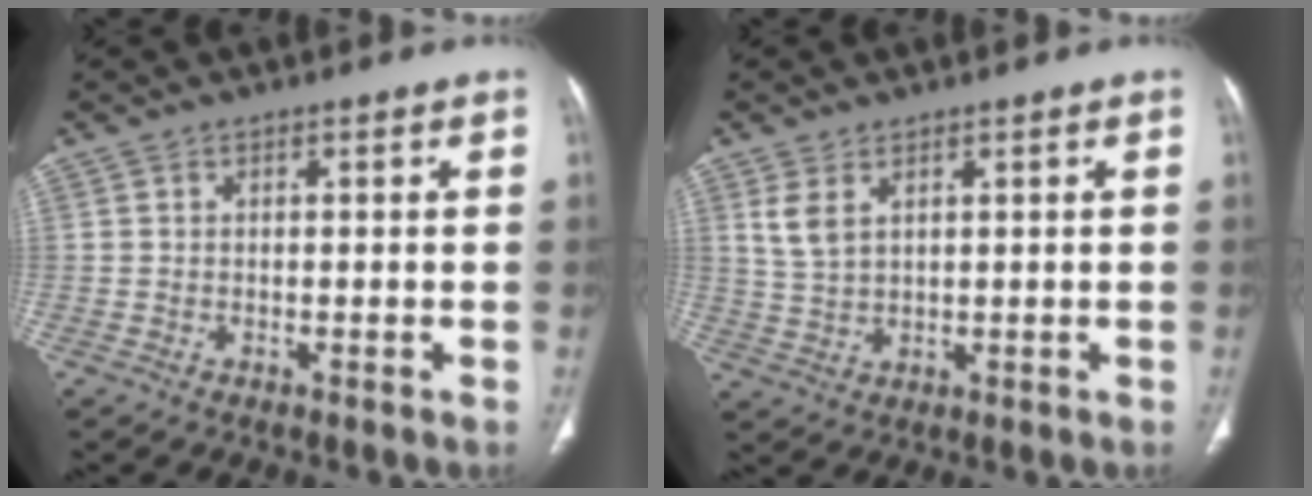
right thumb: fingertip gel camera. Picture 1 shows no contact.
{"total": 4.3, "force": [2.1, 2.3, 3.0], "torque": [-0.060, -0.004, 0.053]}